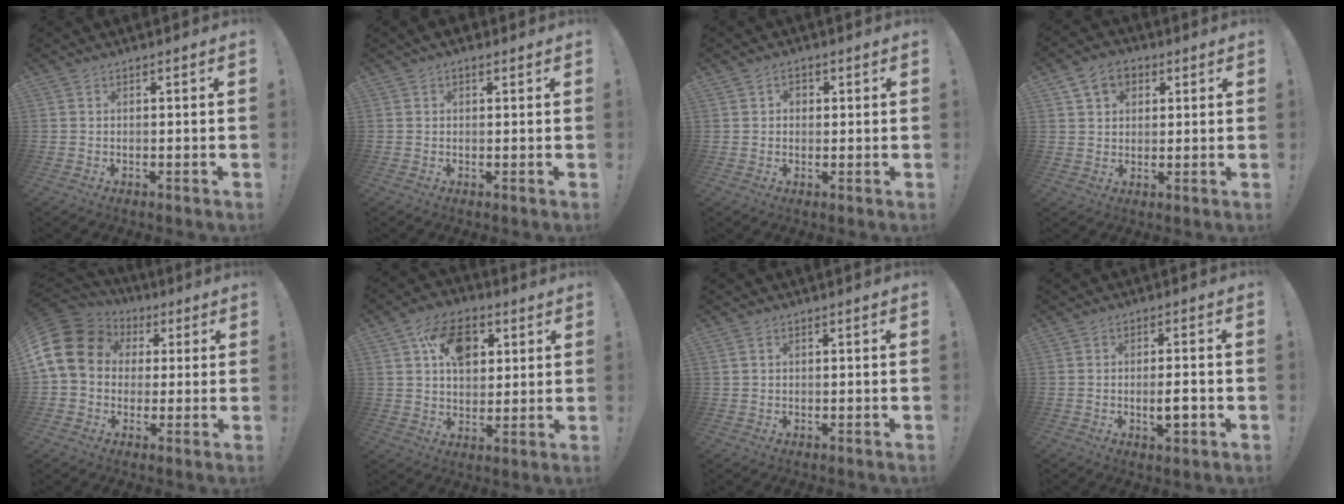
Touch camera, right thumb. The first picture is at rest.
{"total": 1.9, "force": [0.9, 1.3, 1.0], "torque": [-0.017, 0.001, 0.017]}
{"total": 2.6, "force": [0.5, 2.5, 0.8], "torque": [-0.010, 0.000, 0.009]}
{"total": 7.6, "force": [3.5, 5.7, 3.6], "torque": [-0.051, -0.004, 0.067]}
{"total": 16.4, "force": [3.9, 13.3, 8.9], "torque": [-0.164, -0.004, 0.082]}
{"total": 14.4, "force": [5.9, 10.0, 8.5], "torque": [-0.130, -0.009, 0.113]}
{"total": 1.1, "force": [0.4, 1.0, 0.3], "torque": [-0.007, 0.004, 0.008]}
{"total": 5.0, "force": [-1.2, 0.9, 4.8], "torque": [-0.068, -0.003, -0.021]}